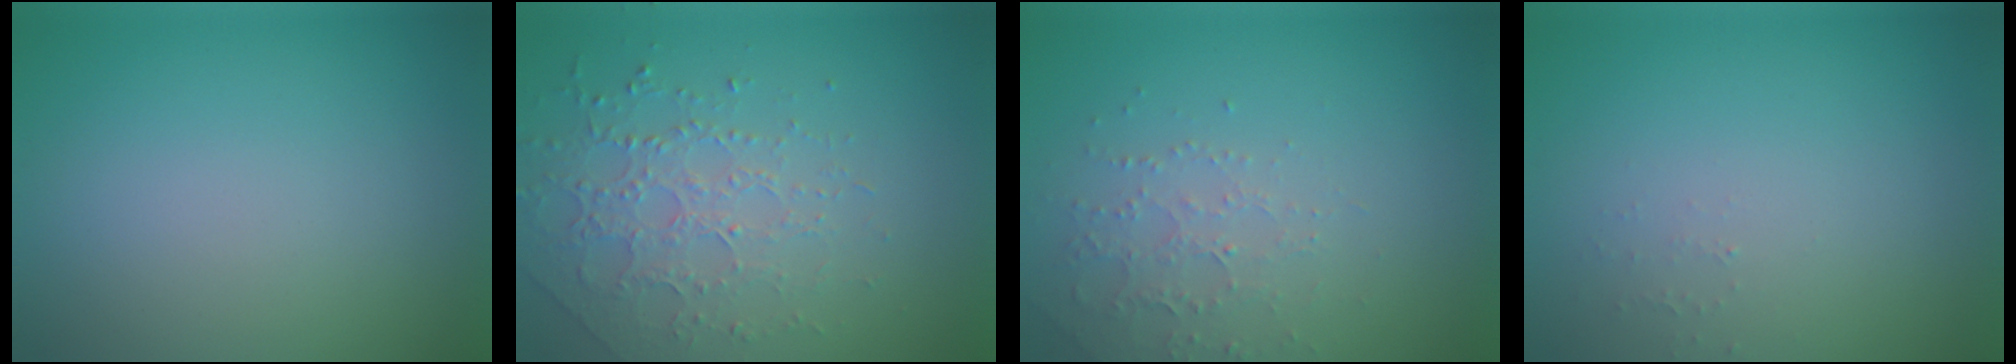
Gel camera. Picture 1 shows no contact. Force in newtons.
{"total": 2.6, "press": 2.4, "slide": 1.1}
{"total": 2.2, "press": 2.1, "slide": 0.6}
{"total": 0.5, "press": 0.5, "slide": 0.1}